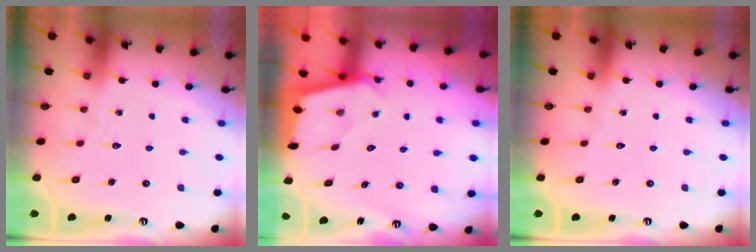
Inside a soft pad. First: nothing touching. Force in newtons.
{"total": 2.5, "press": 2.5, "slide": 0.3}
{"total": 0.0}